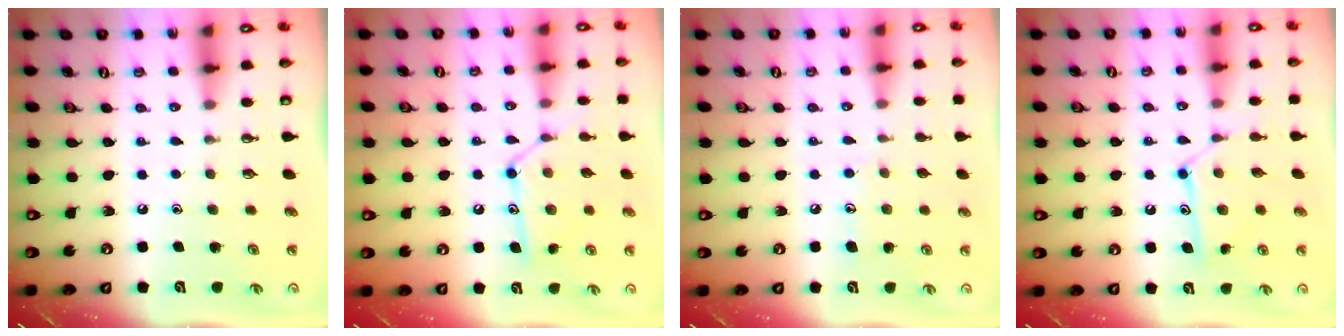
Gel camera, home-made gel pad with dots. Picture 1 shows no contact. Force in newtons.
{"total": 12.9, "press": 12.9, "slide": 0.9}
{"total": 7.0, "press": 7.0, "slide": 0.6}
{"total": 11.8, "press": 11.8, "slide": 0.2}